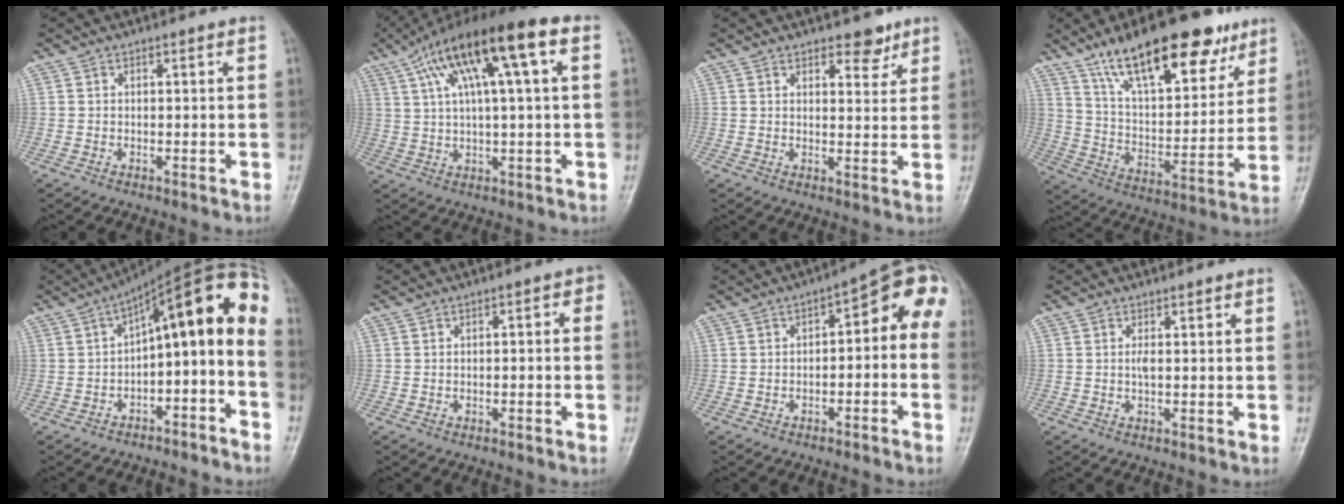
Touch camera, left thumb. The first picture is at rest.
{"total": 17.4, "force": [6.6, 3.8, 15.6], "torque": [-0.274, 0.031, 0.110]}
{"total": 4.5, "force": [3.3, 2.2, 2.2], "torque": [-0.006, -0.020, 0.045]}
{"total": 23.9, "force": [15.3, 9.1, 15.9], "torque": [-0.210, -0.045, 0.255]}
{"total": 17.1, "force": [-3.4, 7.2, 15.1], "torque": [-0.196, 0.109, -0.045]}
{"total": 2.3, "force": [-0.4, 1.0, 2.0], "torque": [-0.025, 0.022, -0.006]}
{"total": 9.0, "force": [-1.2, 4.5, 7.7], "torque": [-0.071, 0.059, -0.025]}
{"total": 1.0, "force": [0.2, 0.2, 0.9], "torque": [-0.023, -0.001, 0.004]}